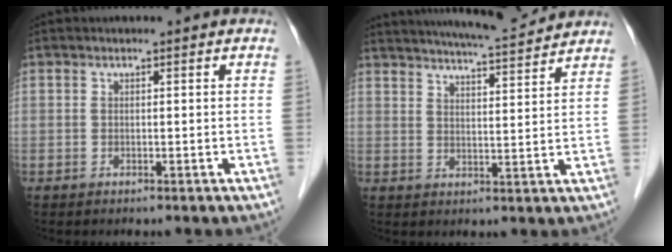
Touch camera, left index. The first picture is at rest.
{"total": 12.1, "force": [11.3, 0.4, 4.4], "torque": [-0.077, 0.004, 0.155]}